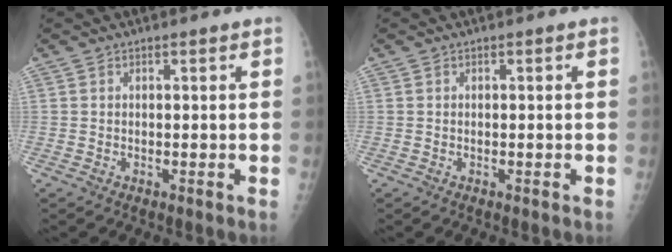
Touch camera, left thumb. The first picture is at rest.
{"total": 0.0}